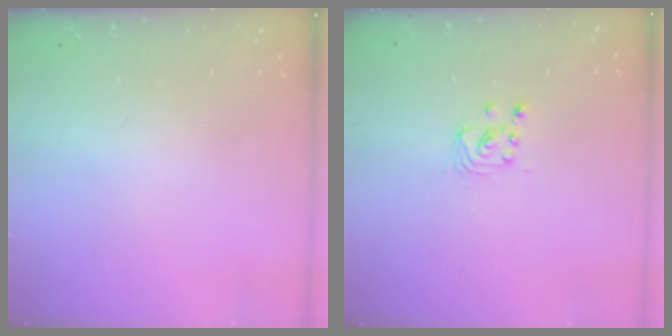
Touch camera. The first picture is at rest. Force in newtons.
{"total": 2.4, "press": 2.4, "slide": 0.2}